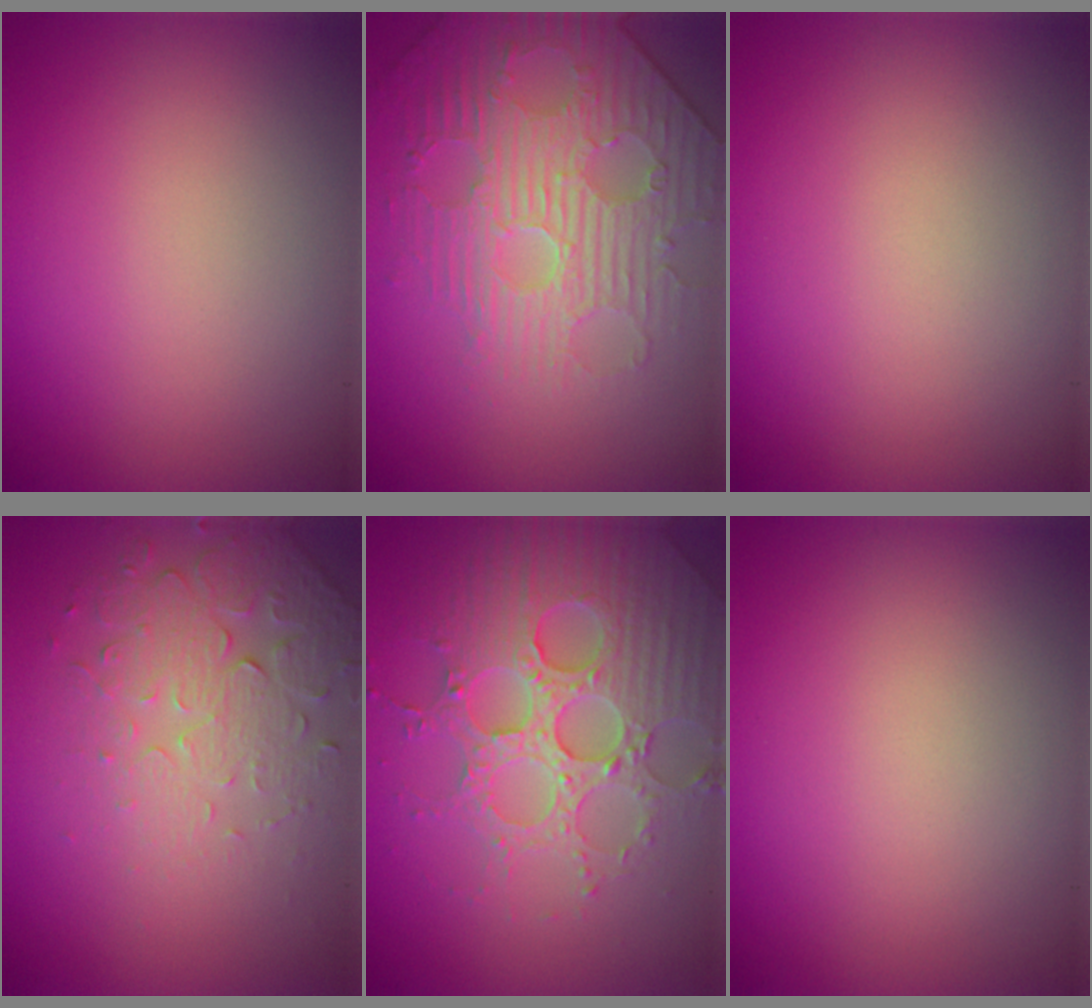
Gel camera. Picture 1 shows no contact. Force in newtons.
{"total": 4.4, "press": 4.4, "slide": 0.6}
{"total": 0.0}
{"total": 5.0, "press": 3.4, "slide": 3.6}
{"total": 5.5, "press": 5.4, "slide": 1.3}
{"total": 0.0}